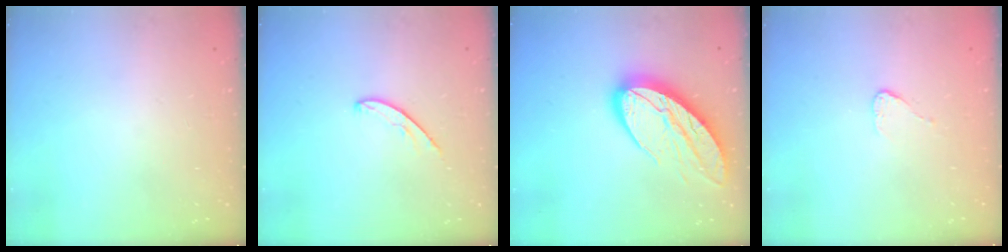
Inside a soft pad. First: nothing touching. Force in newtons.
{"total": 4.9, "press": 4.9, "slide": 0.5}
{"total": 14.3, "press": 14.2, "slide": 1.1}
{"total": 3.3, "press": 3.3, "slide": 0.3}